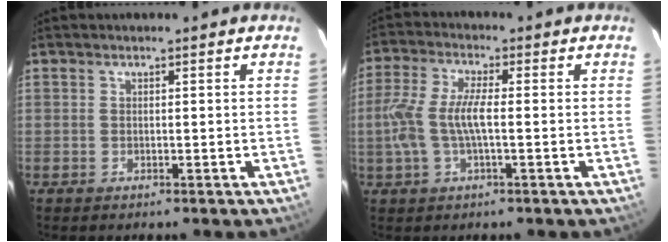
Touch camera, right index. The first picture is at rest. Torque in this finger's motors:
{"motor_torque": [0.23, 0.03, 0.17, 0.14]}